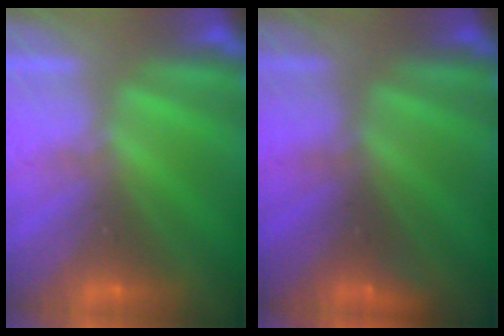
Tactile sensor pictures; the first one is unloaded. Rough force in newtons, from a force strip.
{"total": 1.4}